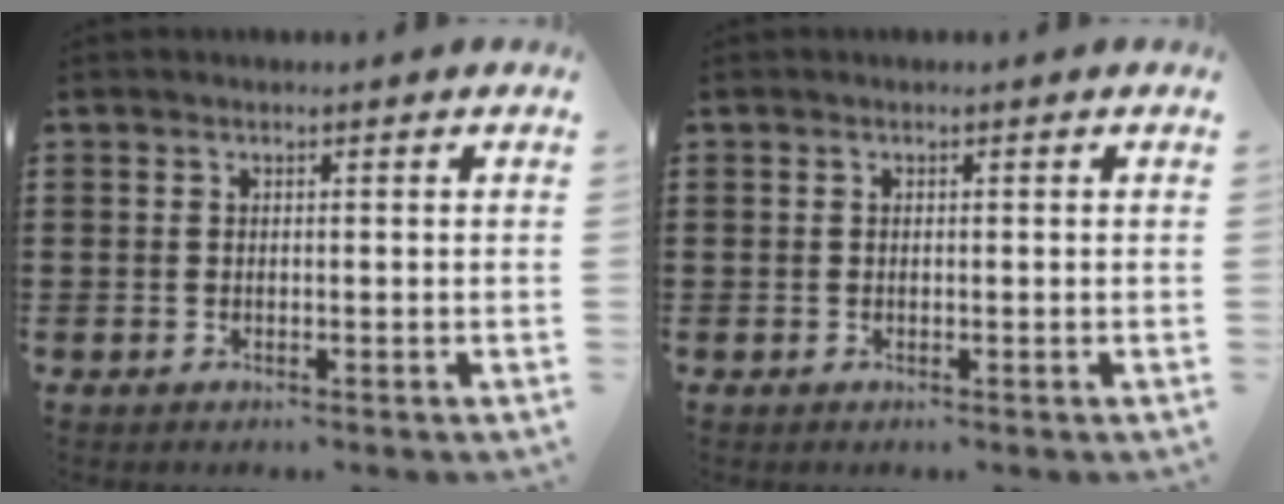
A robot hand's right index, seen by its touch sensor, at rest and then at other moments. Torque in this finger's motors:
{"motor_torque": [-0.37, 0.12, -0.03, -0.01]}